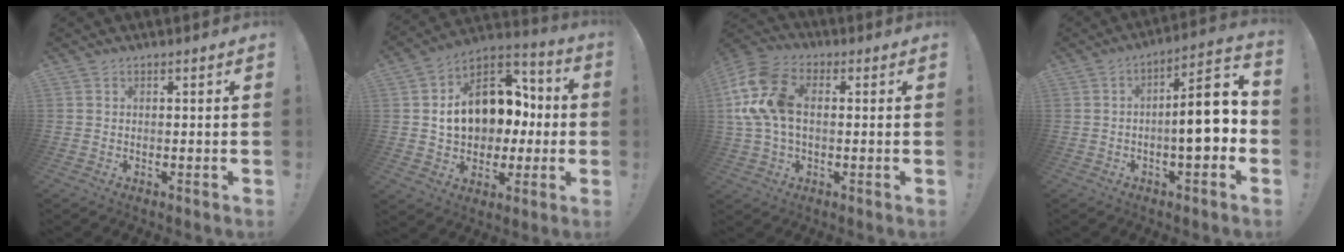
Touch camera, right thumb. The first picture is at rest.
{"total": 17.1, "force": [1.9, 13.0, 10.9], "torque": [-0.164, -0.002, 0.052]}
{"total": 15.7, "force": [1.7, 10.2, 11.8], "torque": [-0.243, 0.007, 0.035]}
{"total": 12.6, "force": [-1.9, 3.2, 12.0], "torque": [-0.176, 0.008, -0.036]}